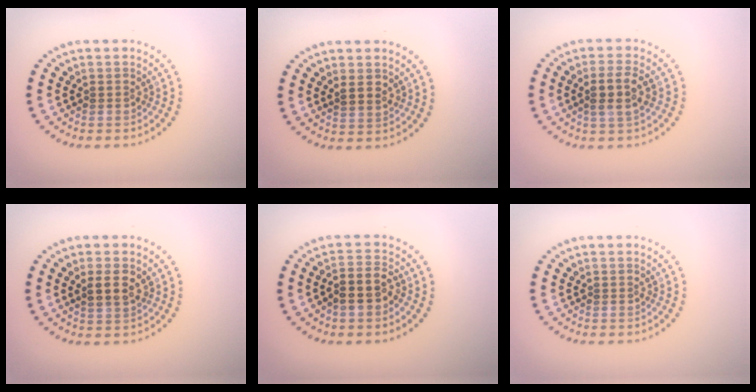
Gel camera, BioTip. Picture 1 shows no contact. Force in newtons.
{"total": 1.1, "press": 1.0, "slide": 0.5}
{"total": 2.7, "press": 2.6, "slide": 0.8}
{"total": 1.9, "press": 1.8, "slide": 0.5}
{"total": 2.8, "press": 2.5, "slide": 1.3}
{"total": 0.0}